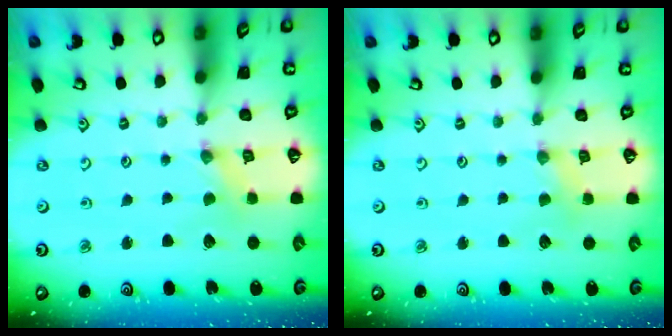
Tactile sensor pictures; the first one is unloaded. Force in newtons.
{"total": 3.1, "press": 3.0, "slide": 0.3}